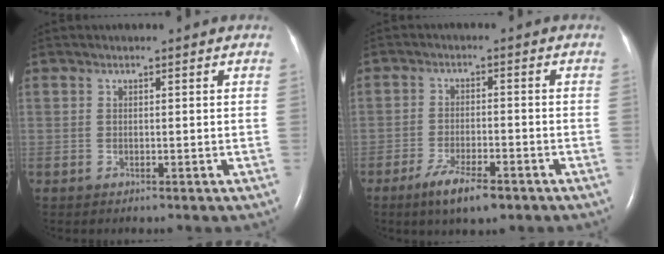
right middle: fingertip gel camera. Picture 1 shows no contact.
{"total": 6.3, "force": [-4.1, 1.5, 4.6], "torque": [-0.093, -0.009, -0.067]}